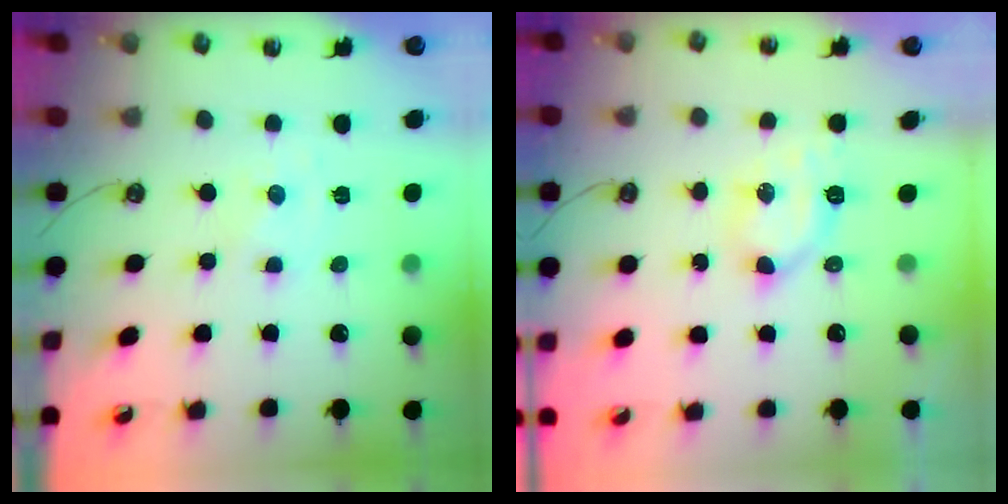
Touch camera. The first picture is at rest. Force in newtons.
{"total": 6.1, "press": 6.0, "slide": 0.7}